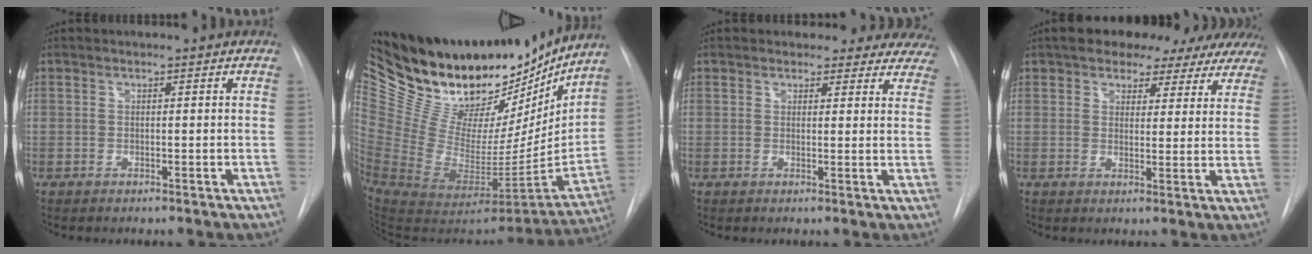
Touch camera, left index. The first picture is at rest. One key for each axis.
{"total": 32.8, "fx": 28.2, "fy": 11.4, "fz": 12.2, "tx": -0.230, "ty": -0.021, "tz": 0.441}
{"total": 11.5, "fx": 10.5, "fy": 4.7, "fz": 0.8, "tx": 0.038, "ty": -0.017, "tz": 0.089}
{"total": 16.3, "fx": 13.6, "fy": 6.8, "fz": 5.7, "tx": -0.072, "ty": 0.027, "tz": 0.154}